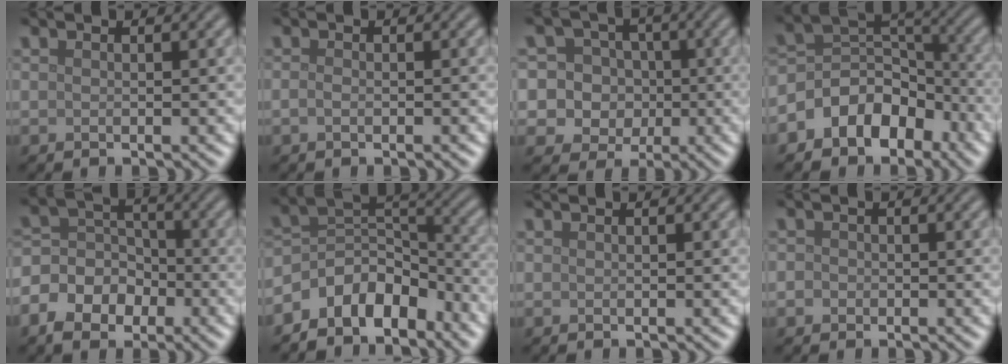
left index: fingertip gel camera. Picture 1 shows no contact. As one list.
[{"total": 1.0, "force": [-0.5, 0.4, 0.8], "torque": [-0.016, 0.000, -0.010]}, {"total": 10.6, "force": [0.7, 10.1, 3.2], "torque": [-0.086, 0.032, 0.003]}, {"total": 6.4, "force": [-3.6, 4.4, 2.9], "torque": [-0.027, 0.008, -0.074]}, {"total": 6.0, "force": [-2.8, 4.5, 2.8], "torque": [-0.025, 0.011, -0.061]}, {"total": 6.7, "force": [-4.7, 3.7, 3.0], "torque": [-0.030, 0.007, -0.094]}, {"total": 0.0}, {"total": 0.9, "force": [-0.2, 0.9, 0.3], "torque": [0.001, -0.003, -0.007]}]